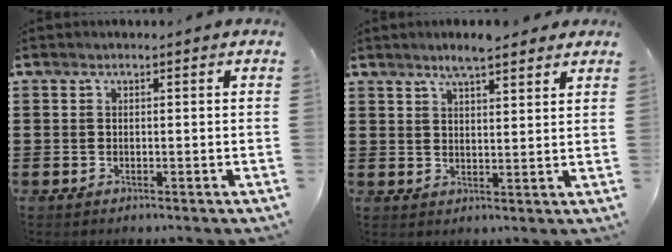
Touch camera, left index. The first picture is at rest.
{"total": 4.7, "force": [3.9, 0.5, 2.5], "torque": [-0.058, -0.001, 0.070]}